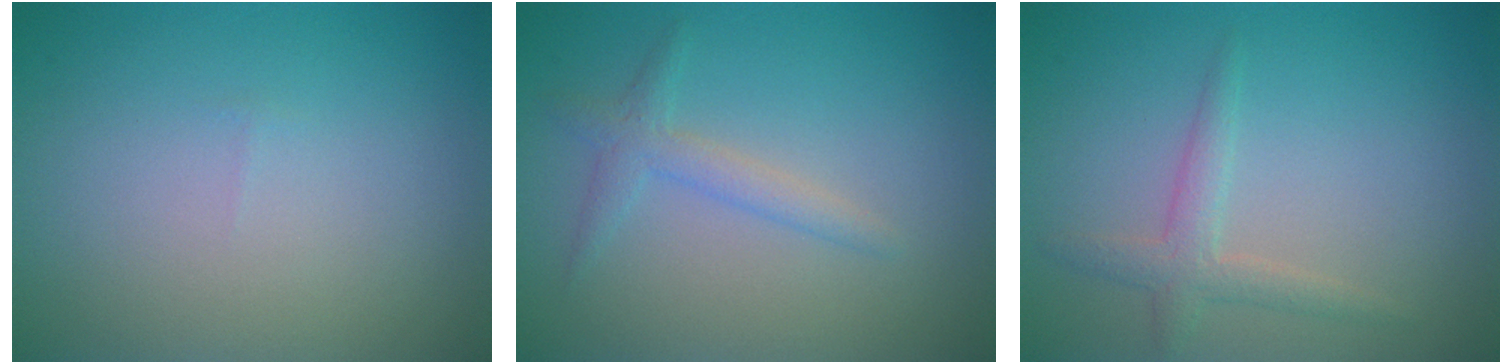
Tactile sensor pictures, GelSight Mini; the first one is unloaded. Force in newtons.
{"total": 1.9, "press": 1.9, "slide": 0.1}
{"total": 2.1, "press": 2.0, "slide": 0.1}